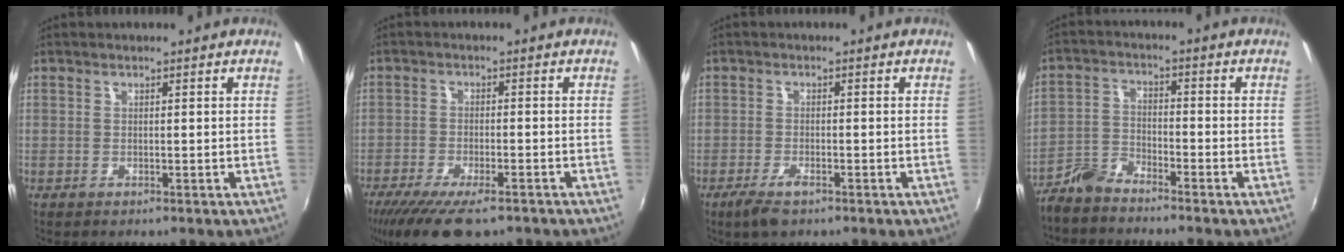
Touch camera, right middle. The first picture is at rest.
{"total": 12.2, "force": [-9.0, 3.8, 7.4], "torque": [-0.161, -0.040, -0.150]}
{"total": 4.0, "force": [-2.7, 1.3, 2.6], "torque": [-0.064, -0.009, -0.051]}
{"total": 5.0, "force": [-4.6, 1.3, 1.6], "torque": [-0.036, 0.003, -0.096]}